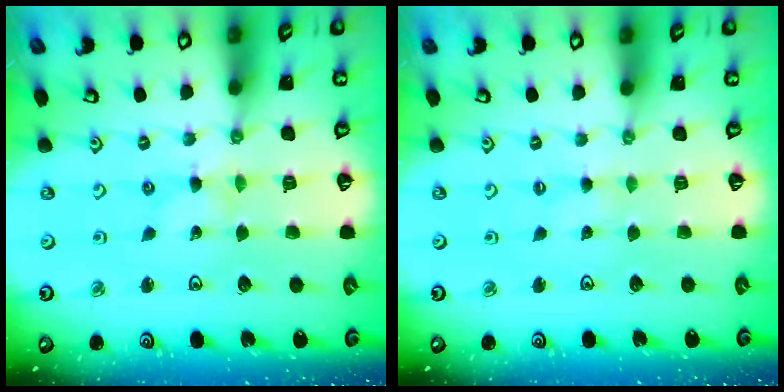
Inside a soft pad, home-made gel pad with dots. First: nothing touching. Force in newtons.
{"total": 0.0}